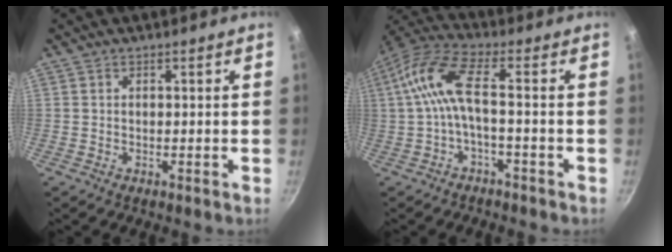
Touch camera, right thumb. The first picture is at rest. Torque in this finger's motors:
{"motor_torque": [0.20, 0.63, 1.28, -0.52, 0.34]}